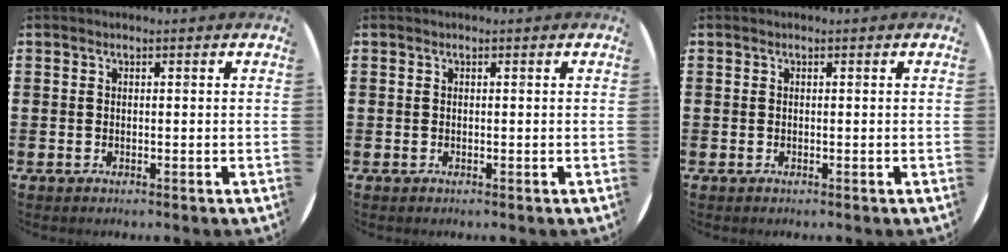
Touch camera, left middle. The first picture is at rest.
{"total": 0.0}
{"total": 0.0}